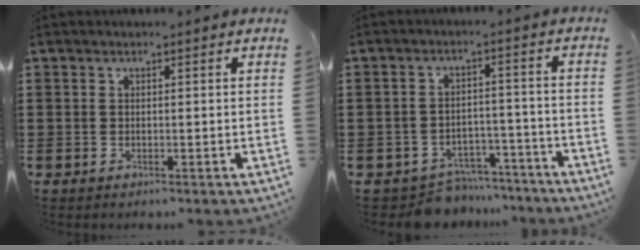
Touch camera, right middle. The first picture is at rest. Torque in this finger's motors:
{"motor_torque": [0.18, 0.18, 0.02, 0.00]}